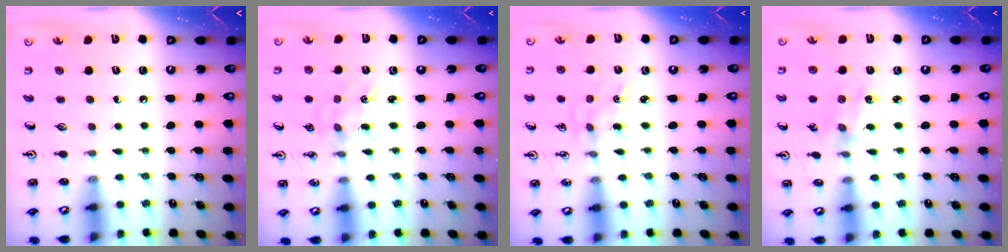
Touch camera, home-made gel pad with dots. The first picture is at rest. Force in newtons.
{"total": 2.2, "press": 2.2, "slide": 0.3}
{"total": 0.6, "press": 0.6, "slide": 0.1}
{"total": 2.1, "press": 2.1, "slide": 0.4}